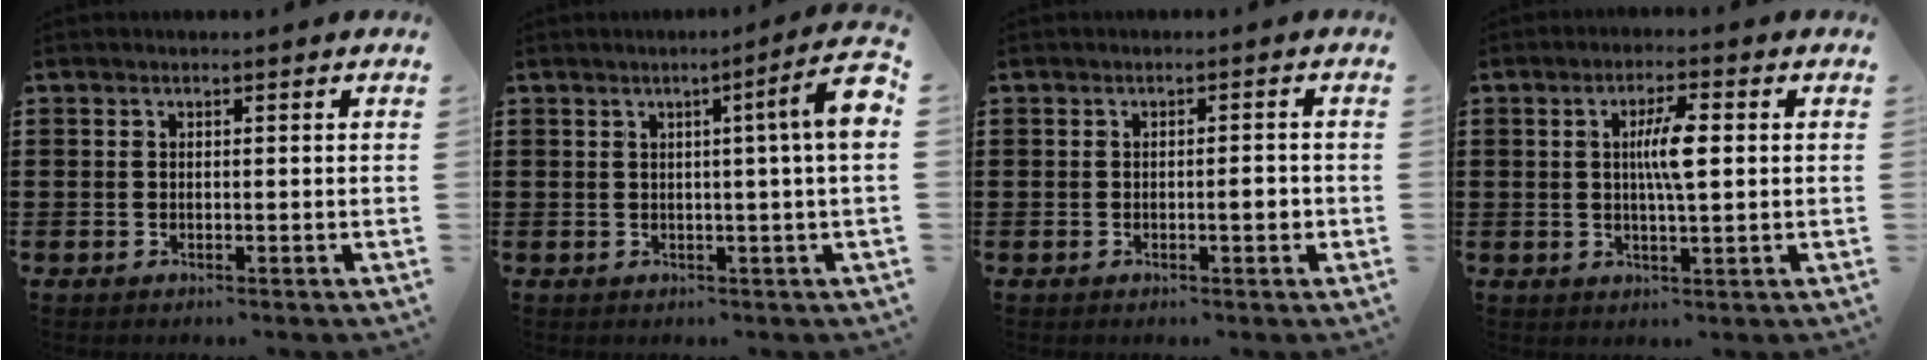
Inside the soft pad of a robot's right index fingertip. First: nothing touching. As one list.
[{"total": 6.7, "force": [1.0, -0.7, 6.6], "torque": [-0.104, -0.016, 0.011]}, {"total": 2.3, "force": [-0.6, 0.5, 2.2], "torque": [-0.028, -0.004, -0.011]}, {"total": 5.5, "force": [0.7, 0.7, 5.4], "torque": [-0.100, 0.001, 0.008]}]